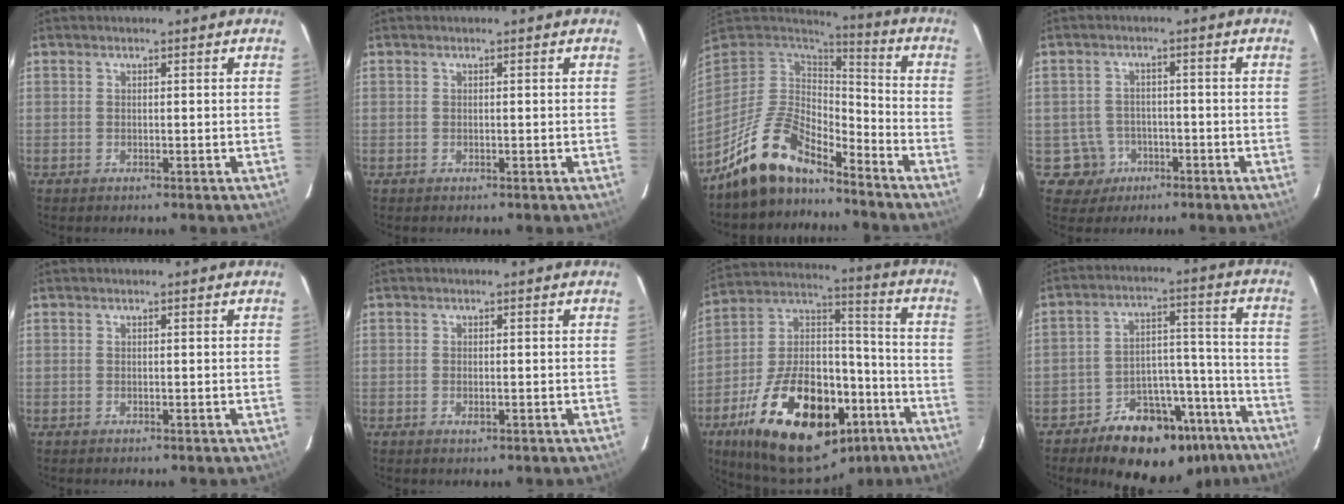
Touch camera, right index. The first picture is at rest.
{"total": 0.0}
{"total": 13.9, "force": [-11.2, 5.0, 6.5], "torque": [-0.142, 0.003, -0.208]}
{"total": 5.4, "force": [-2.2, 4.9, 0.1], "torque": [-0.019, 0.022, -0.030]}
{"total": 0.0}
{"total": 1.2, "force": [-0.4, 0.7, 0.9], "torque": [-0.017, -0.001, -0.006]}
{"total": 30.1, "force": [-15.6, 16.0, 20.1], "torque": [-0.371, 0.023, -0.227]}
{"total": 20.0, "force": [-15.0, 10.2, 8.6], "torque": [-0.130, 0.055, -0.191]}